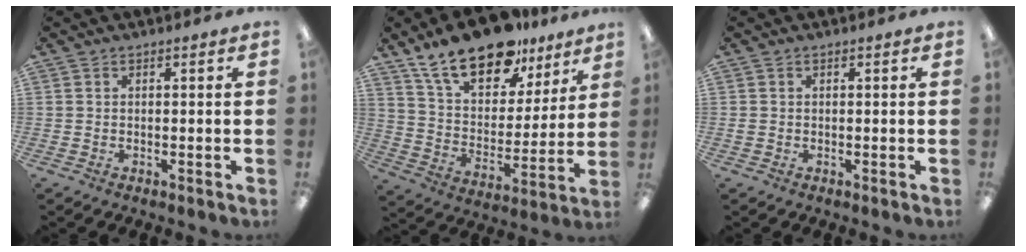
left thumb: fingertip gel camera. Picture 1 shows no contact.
{"total": 19.3, "force": [14.5, 9.2, 9.0], "torque": [-0.162, -0.086, 0.257]}
{"total": 0.5, "force": [0.0, 0.5, 0.2], "torque": [-0.004, 0.004, -0.001]}